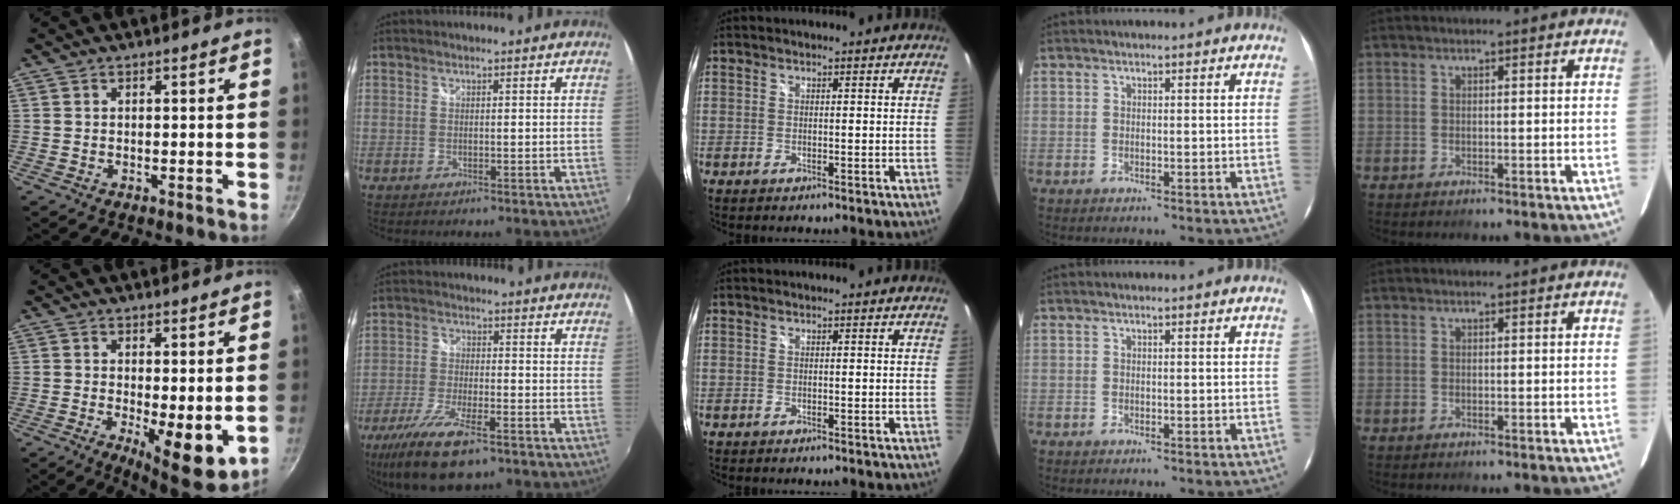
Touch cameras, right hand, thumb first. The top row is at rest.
{"thumb": {"total": 9.1, "force": [-0.7, 3.1, 8.6], "torque": [-0.103, -0.016, 0.001]}, "index": {"total": 12.7, "force": [-8.4, 3.9, 8.8], "torque": [-0.202, -0.036, -0.159]}}